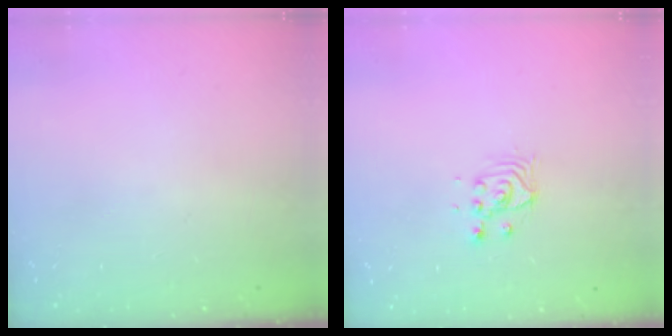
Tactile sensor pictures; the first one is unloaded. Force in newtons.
{"total": 3.8, "press": 3.8, "slide": 0.3}